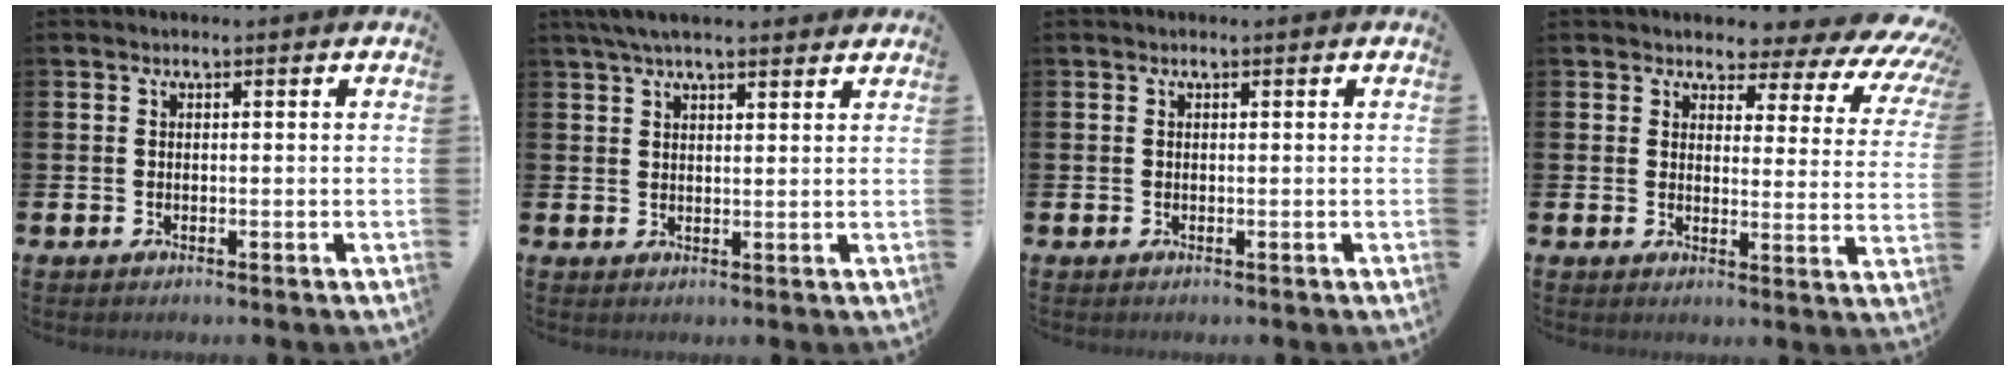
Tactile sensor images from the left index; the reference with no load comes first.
{"total": 4.6, "force": [3.9, 0.9, 2.1], "torque": [-0.045, -0.005, 0.071]}
{"total": 0.0}
{"total": 4.2, "force": [3.4, 2.0, 1.5], "torque": [-0.029, -0.038, 0.048]}